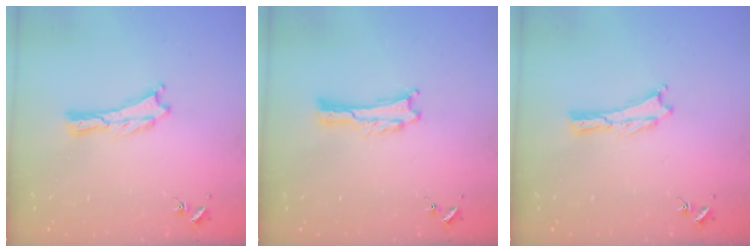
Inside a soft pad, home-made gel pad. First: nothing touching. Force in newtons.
{"total": 0.0}
{"total": 0.0}